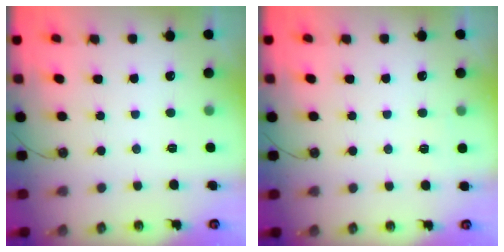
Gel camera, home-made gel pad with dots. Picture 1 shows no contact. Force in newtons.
{"total": 2.2, "press": 2.1, "slide": 0.2}